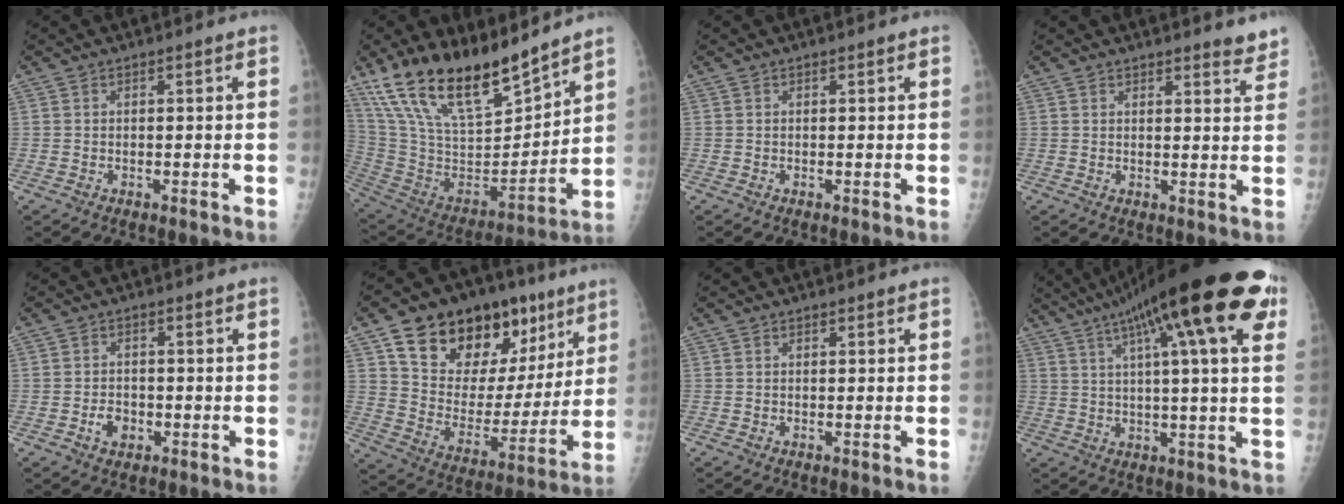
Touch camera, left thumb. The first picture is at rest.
{"total": 23.8, "force": [18.4, 7.6, 13.1], "torque": [-0.207, -0.087, 0.342]}
{"total": 0.0}
{"total": 3.7, "force": [3.4, 0.8, 1.3], "torque": [-0.001, -0.026, 0.031]}
{"total": 3.5, "force": [-1.2, 2.7, 1.8], "torque": [-0.019, 0.007, -0.020]}
{"total": 25.8, "force": [14.0, 15.2, 15.5], "torque": [-0.197, -0.015, 0.235]}
{"total": 0.0}
{"total": 25.7, "force": [12.0, 5.2, 22.1], "torque": [-0.333, 0.015, 0.171]}